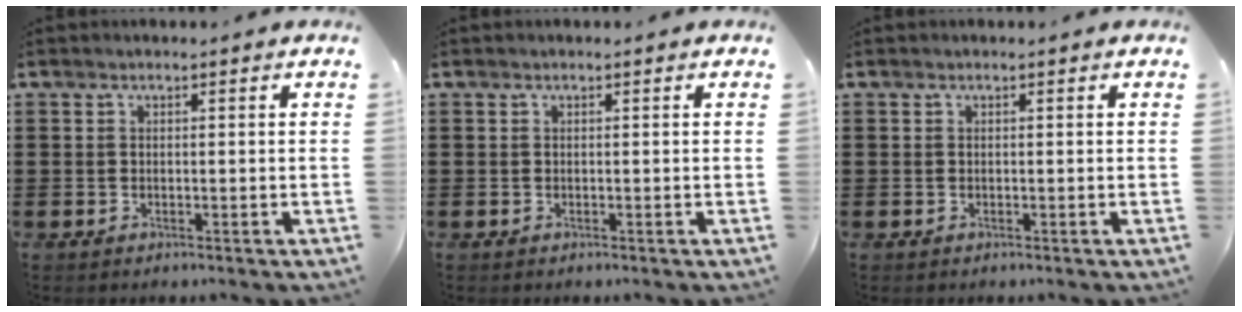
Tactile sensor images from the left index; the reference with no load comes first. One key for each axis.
{"total": 0.0}
{"total": 0.0}